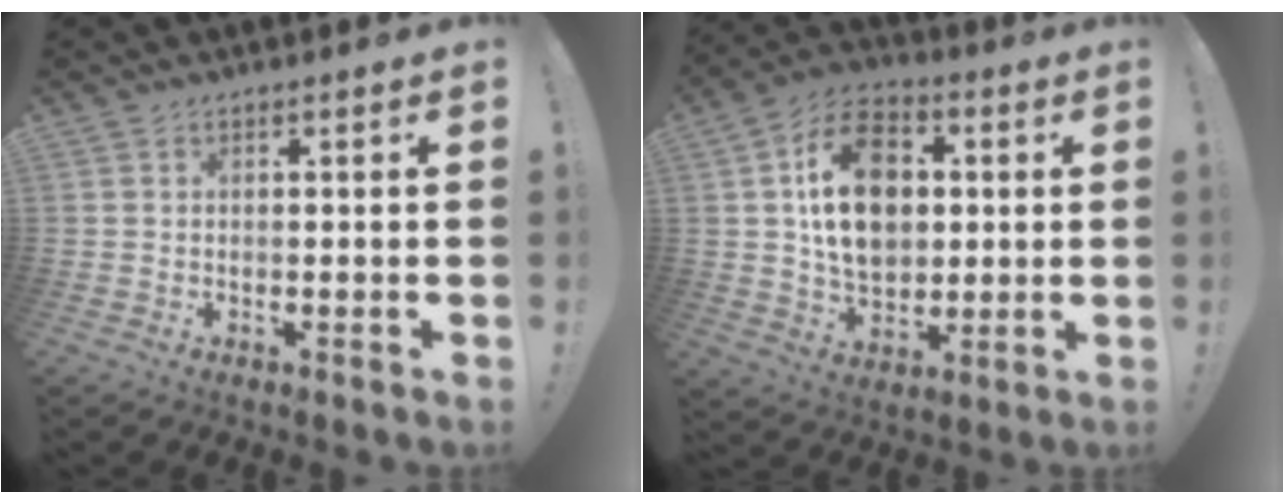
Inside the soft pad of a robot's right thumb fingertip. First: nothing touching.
{"total": 18.4, "force": [3.5, 13.2, 12.3], "torque": [-0.186, -0.002, 0.063]}